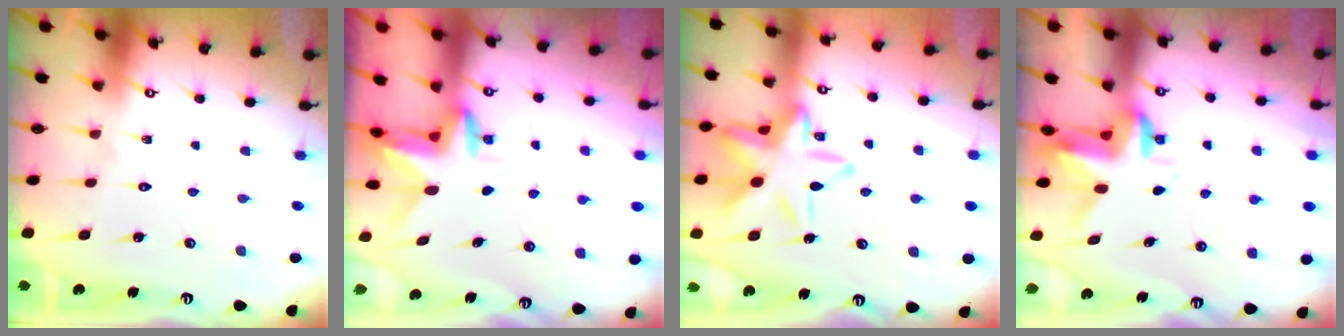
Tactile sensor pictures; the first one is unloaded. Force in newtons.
{"total": 2.9, "press": 2.9, "slide": 0.3}
{"total": 17.5, "press": 17.4, "slide": 1.1}
{"total": 3.4, "press": 3.4, "slide": 0.5}